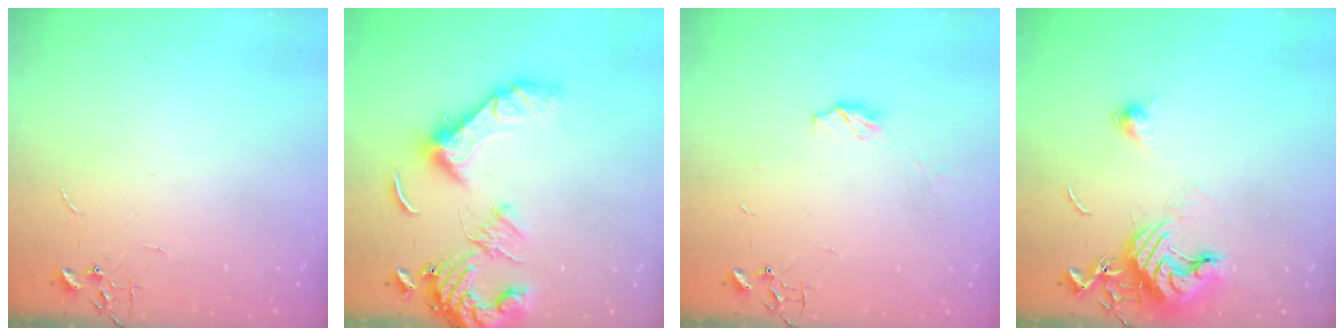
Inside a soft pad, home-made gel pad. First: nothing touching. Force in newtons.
{"total": 16.2, "press": 16.0, "slide": 2.2}
{"total": 5.6, "press": 5.5, "slide": 0.4}
{"total": 12.1, "press": 12.0, "slide": 1.6}